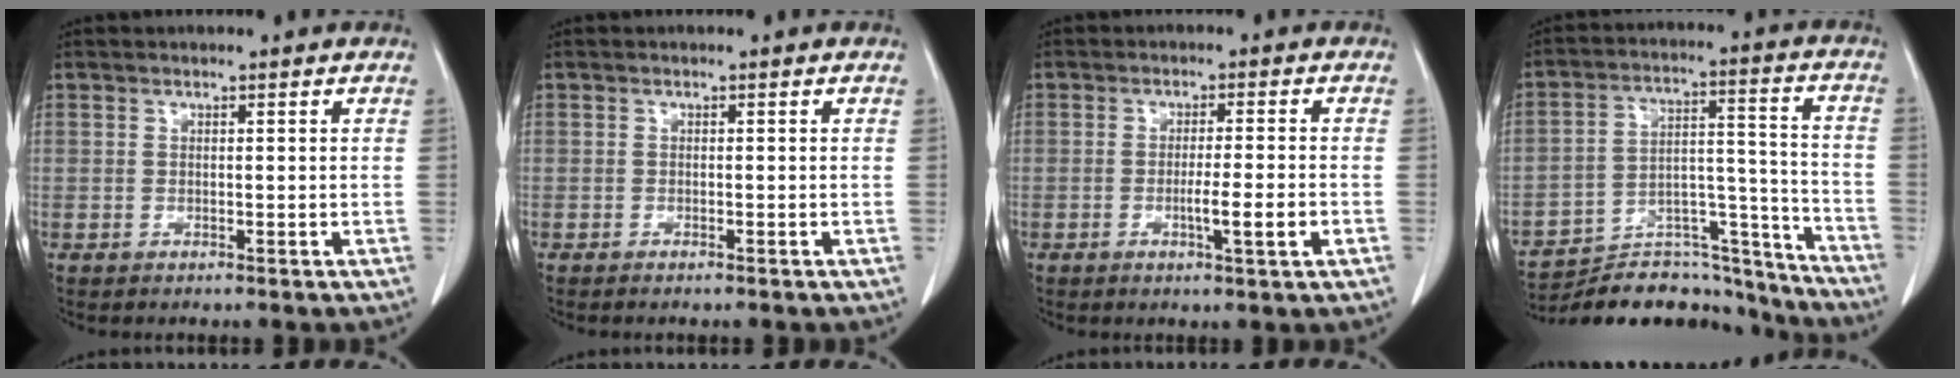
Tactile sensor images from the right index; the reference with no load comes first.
{"total": 0.9, "force": [-0.8, 0.0, 0.5], "torque": [-0.010, -0.003, -0.009]}
{"total": 4.6, "force": [-1.4, -0.2, 4.4], "torque": [-0.066, -0.004, -0.018]}
{"total": 21.1, "force": [-20.0, 4.7, 4.9], "torque": [-0.074, 0.042, -0.299]}